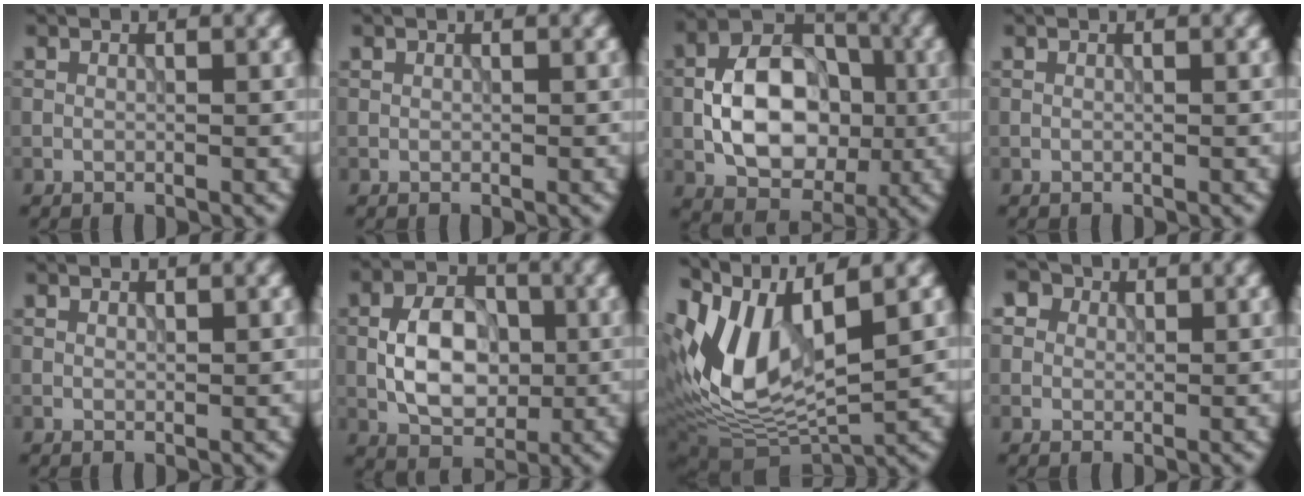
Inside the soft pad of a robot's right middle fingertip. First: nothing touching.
{"total": 0.0}
{"total": 8.7, "force": [-1.4, 6.0, 6.1], "torque": [-0.099, 0.011, -0.027]}
{"total": 0.0}
{"total": 0.0}
{"total": 6.2, "force": [-0.8, 4.1, 4.6], "torque": [-0.077, 0.001, -0.015]}
{"total": 10.7, "force": [2.3, 5.0, 9.1], "torque": [-0.197, 0.002, 0.041]}
{"total": 4.8, "force": [2.7, 3.4, 2.0], "torque": [-0.053, 0.012, 0.031]}